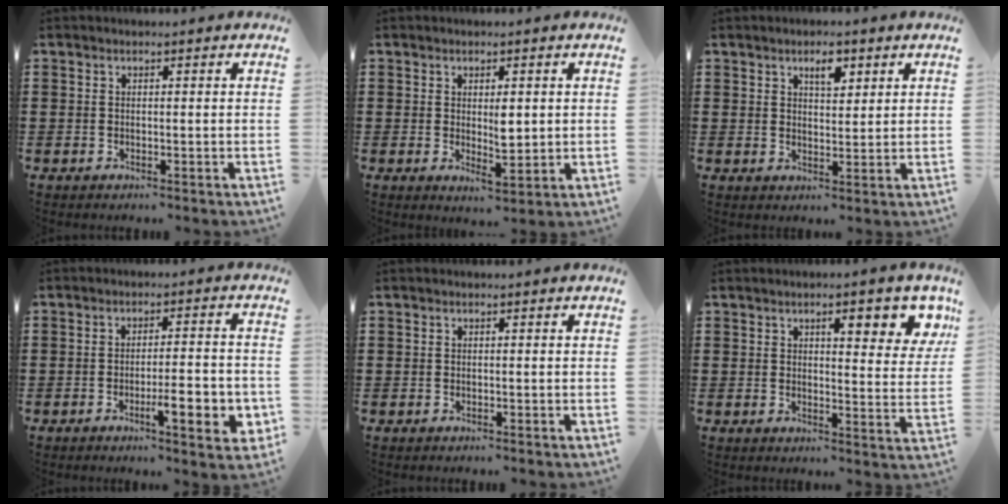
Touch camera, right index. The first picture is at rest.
{"total": 3.6, "force": [0.6, 1.5, 3.2], "torque": [-0.039, -0.008, 0.005]}
{"total": 3.5, "force": [2.1, 1.4, 2.4], "torque": [-0.037, 0.000, 0.033]}
{"total": 7.1, "force": [-2.5, 1.3, 6.5], "torque": [-0.091, -0.007, -0.039]}
{"total": 0.0}
{"total": 6.1, "force": [3.0, 1.9, 5.0], "torque": [-0.073, -0.002, 0.042]}